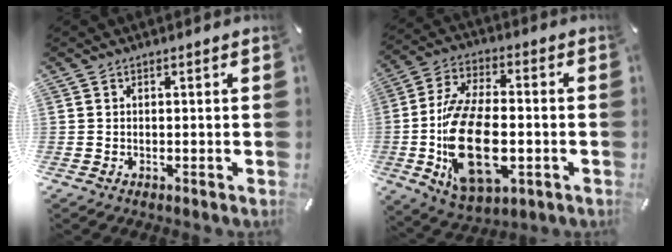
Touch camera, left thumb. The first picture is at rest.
{"total": 20.8, "force": [-3.9, 11.7, 16.7], "torque": [-0.327, -0.008, -0.060]}